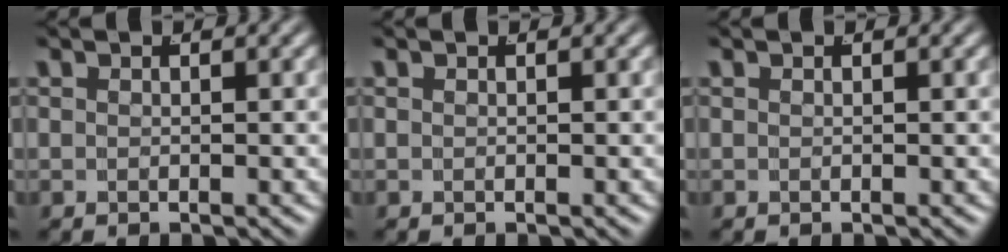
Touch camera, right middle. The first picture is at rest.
{"total": 0.0}
{"total": 0.0}